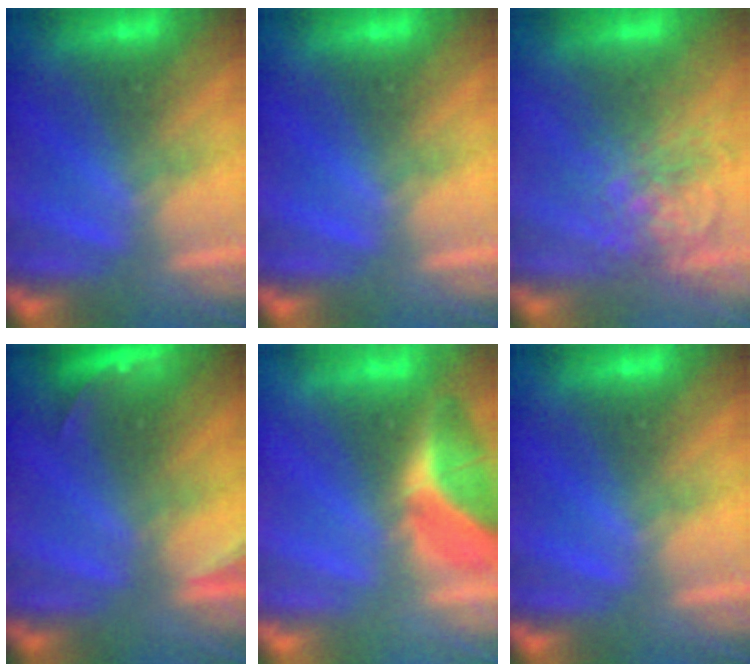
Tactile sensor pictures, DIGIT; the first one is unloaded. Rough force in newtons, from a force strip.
{"total": 0.0}
{"total": 3.8}
{"total": 2.6}
{"total": 2.1}
{"total": 0.0}